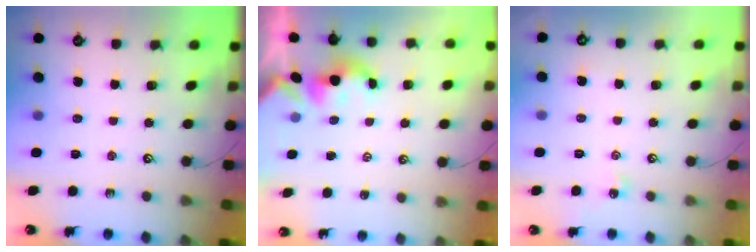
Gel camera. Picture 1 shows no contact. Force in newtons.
{"total": 1.7, "press": 1.6, "slide": 0.2}
{"total": 2.7, "press": 2.7, "slide": 0.6}